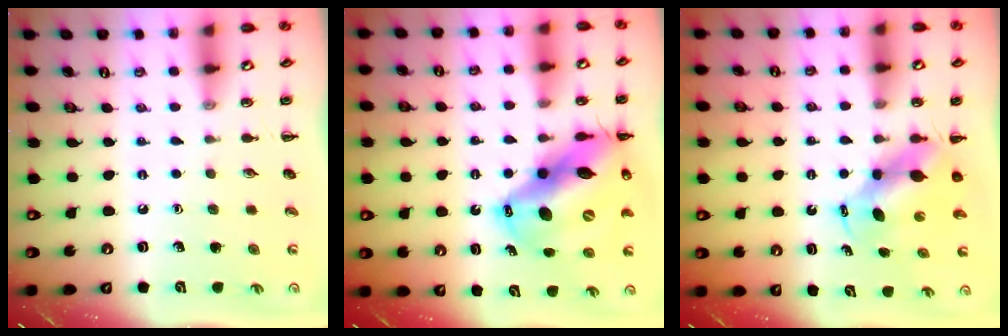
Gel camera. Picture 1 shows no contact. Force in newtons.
{"total": 19.8, "press": 18.9, "slide": 5.6}
{"total": 6.5, "press": 6.3, "slide": 1.4}